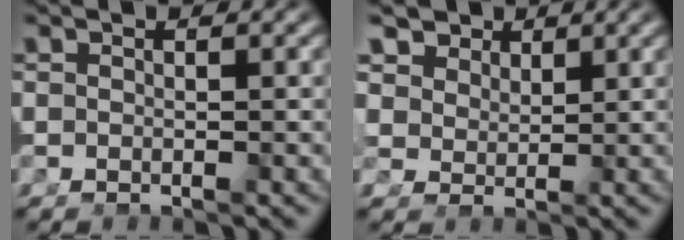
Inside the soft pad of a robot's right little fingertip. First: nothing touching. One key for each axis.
{"total": 4.8, "fx": 2.8, "fy": 3.1, "fz": 2.5, "tx": -0.052, "ty": -0.012, "tz": 0.056}